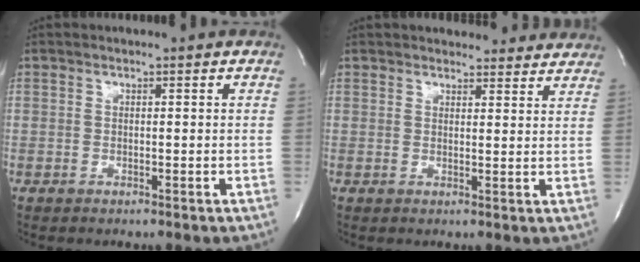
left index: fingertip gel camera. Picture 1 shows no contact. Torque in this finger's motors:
{"motor_torque": [0.02, -0.75, 0.20, 0.09]}